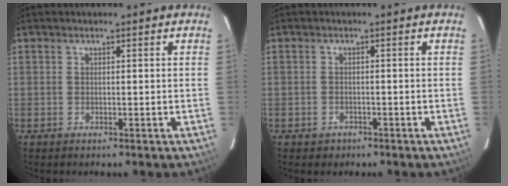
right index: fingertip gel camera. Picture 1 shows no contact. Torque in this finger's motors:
{"motor_torque": [0.24, -0.52, -0.08, -0.05]}